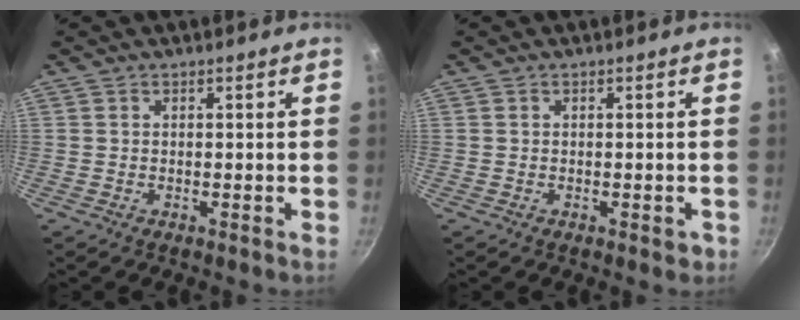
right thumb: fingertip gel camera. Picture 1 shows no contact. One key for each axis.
{"total": 1.2, "fx": -0.4, "fy": 0.7, "fz": 0.9, "tx": -0.002, "ty": 0.003, "tz": -0.005}